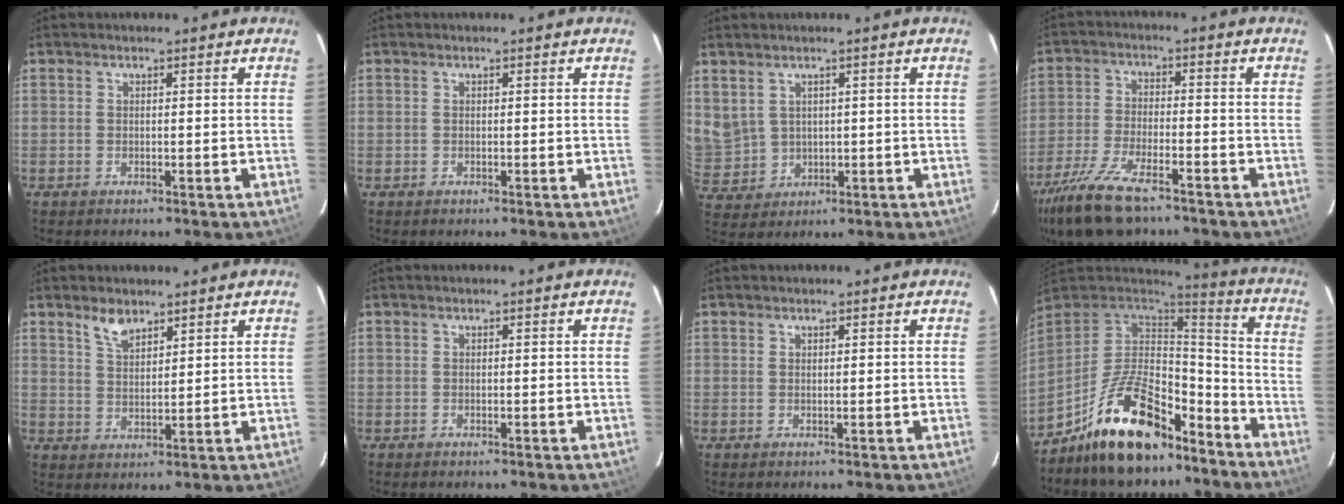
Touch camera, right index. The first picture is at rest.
{"total": 0.0}
{"total": 8.3, "force": [3.3, 7.0, 2.9], "torque": [-0.075, 0.011, 0.095]}
{"total": 14.5, "force": [-10.9, 4.6, 8.4], "torque": [-0.195, -0.035, -0.203]}
{"total": 4.4, "force": [3.4, 1.6, 2.3], "torque": [-0.041, 0.003, 0.064]}
{"total": 0.0}
{"total": 0.6, "force": [0.4, 0.5, 0.0], "torque": [0.001, 0.002, 0.006]}
{"total": 19.8, "force": [-13.3, 8.6, 11.8], "torque": [-0.231, 0.017, -0.216]}